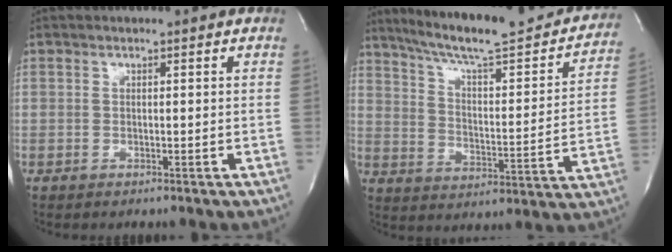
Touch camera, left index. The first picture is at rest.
{"total": 25.9, "force": [22.6, 3.4, 12.3], "torque": [-0.187, -0.033, 0.303]}